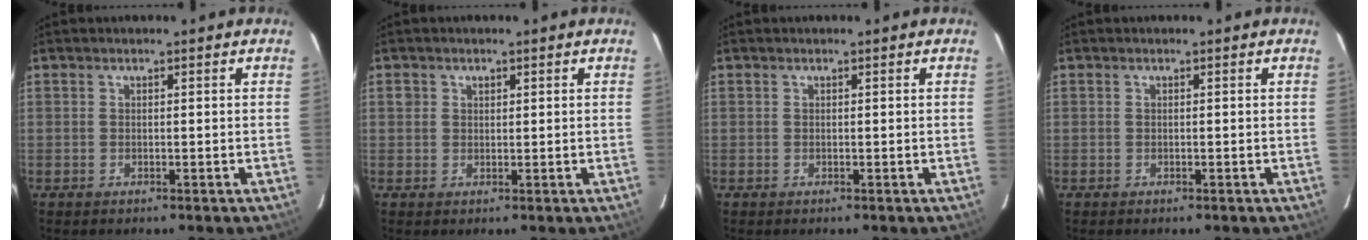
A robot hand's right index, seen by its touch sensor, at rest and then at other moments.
{"total": 1.4, "force": [0.4, 1.3, 0.3], "torque": [-0.005, 0.004, 0.007]}
{"total": 0.0}
{"total": 0.0}